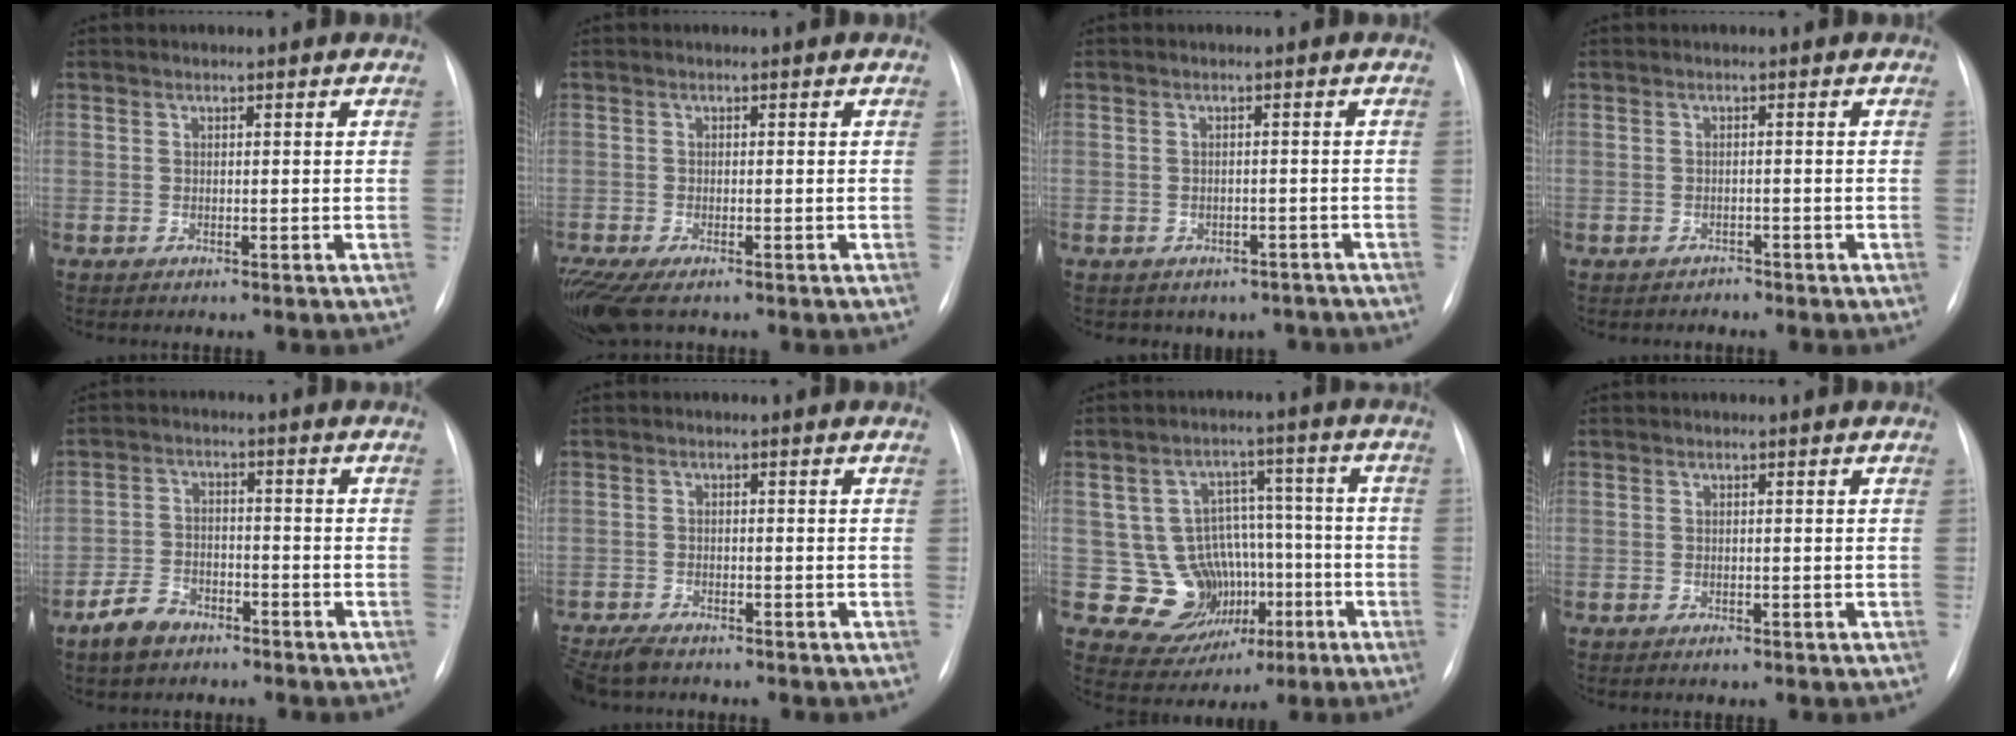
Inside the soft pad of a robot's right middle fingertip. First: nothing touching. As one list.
[{"total": 6.4, "force": [-4.3, 2.2, 4.2], "torque": [-0.088, -0.014, -0.074]}, {"total": 5.5, "force": [-4.4, 3.4, 0.4], "torque": [0.004, 0.022, -0.046]}, {"total": 0.9, "force": [-0.8, 0.4, -0.2], "torque": [0.004, -0.001, -0.016]}, {"total": 5.6, "force": [-4.1, 3.1, 2.3], "torque": [-0.058, 0.003, -0.072]}, {"total": 5.4, "force": [-4.5, 1.9, 2.3], "torque": [-0.039, -0.012, -0.075]}, {"total": 11.1, "force": [-2.7, 9.9, 4.0], "torque": [-0.055, 0.039, -0.021]}, {"total": 0.5, "force": [-0.3, 0.2, 0.4], "torque": [-0.006, -0.001, -0.003]}]